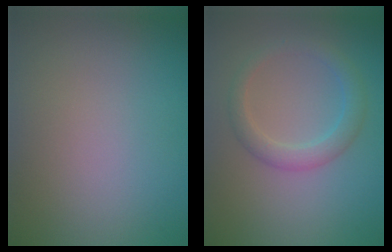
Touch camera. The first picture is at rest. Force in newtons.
{"total": 2.7, "press": 2.7, "slide": 0.1}